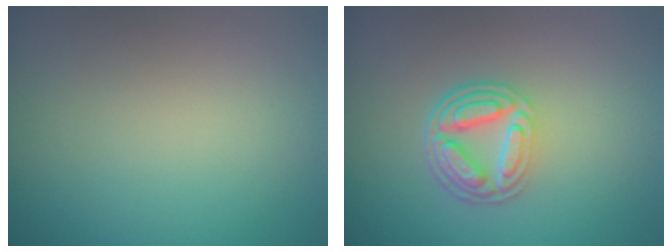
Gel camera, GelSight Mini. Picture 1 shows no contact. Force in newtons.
{"total": 4.9, "press": 3.5, "slide": 3.4}